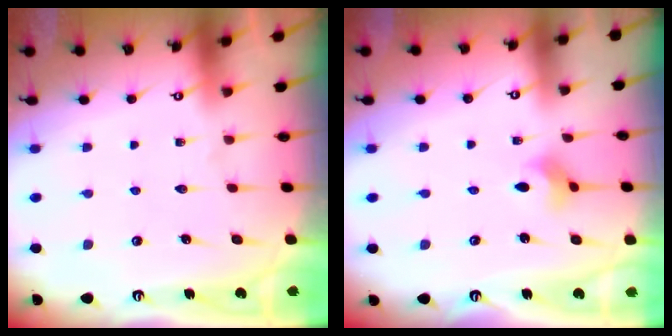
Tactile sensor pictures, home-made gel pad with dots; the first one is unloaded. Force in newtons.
{"total": 2.9, "press": 2.9, "slide": 0.4}